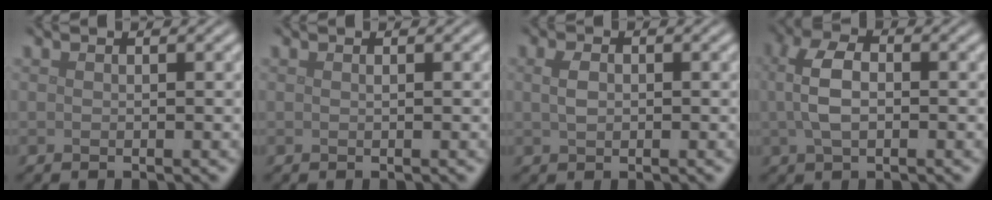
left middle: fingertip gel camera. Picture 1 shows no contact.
{"total": 0.0}
{"total": 1.6, "force": [0.2, 1.1, 1.2], "torque": [-0.028, 0.000, 0.006]}
{"total": 4.1, "force": [0.2, 2.2, 3.4], "torque": [-0.076, 0.005, 0.003]}